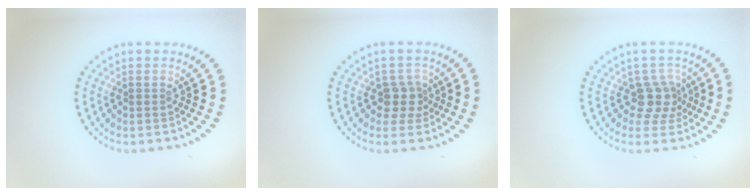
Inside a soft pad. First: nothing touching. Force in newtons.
{"total": 2.1, "press": 1.8, "slide": 1.1}
{"total": 2.8, "press": 2.1, "slide": 1.8}